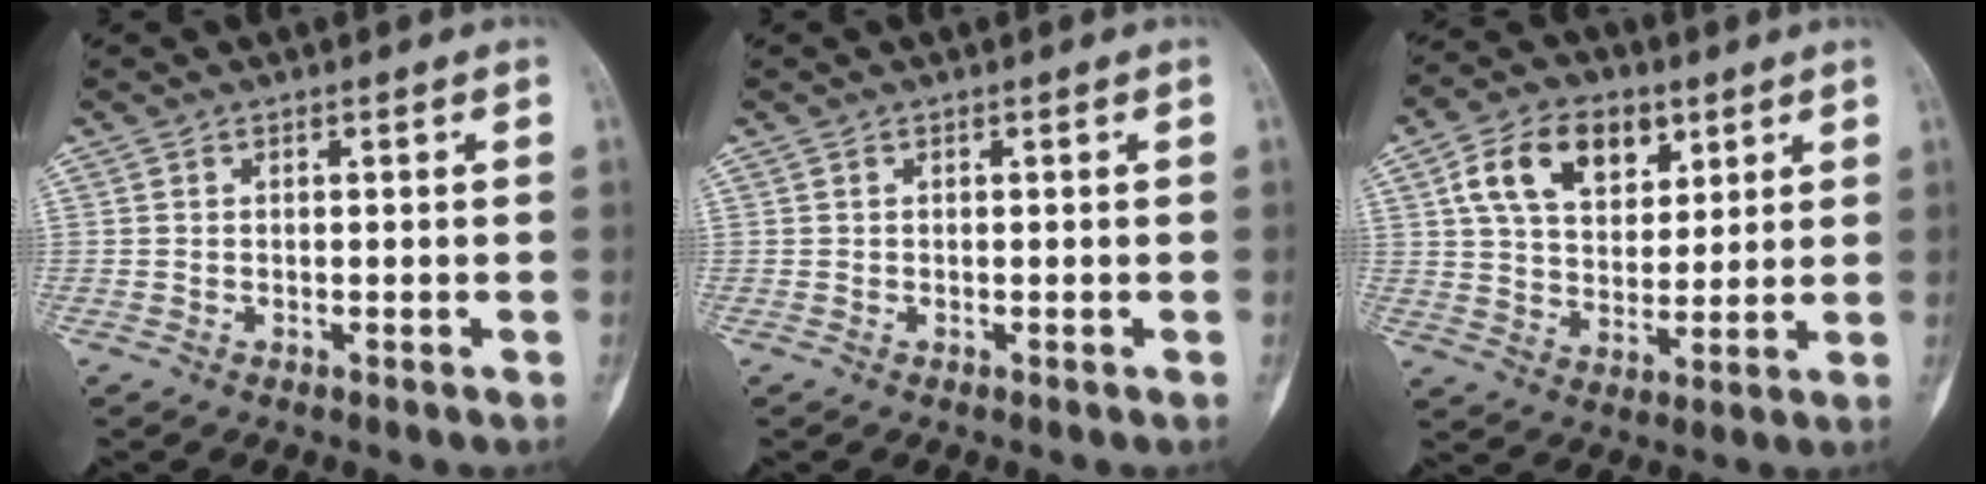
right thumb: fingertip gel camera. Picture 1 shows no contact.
{"total": 0.0}
{"total": 13.8, "force": [5.9, 8.9, 8.7], "torque": [-0.120, -0.012, 0.106]}